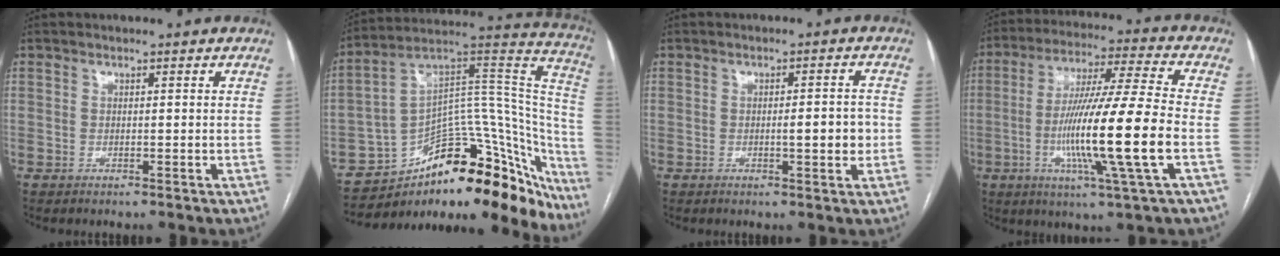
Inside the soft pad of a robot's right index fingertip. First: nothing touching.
{"total": 29.9, "force": [-23.4, 11.3, 14.7], "torque": [-0.104, 0.063, -0.317]}
{"total": 4.3, "force": [-0.7, 0.7, 4.2], "torque": [-0.060, 0.002, -0.007]}
{"total": 17.3, "force": [-3.7, -1.0, 16.9], "torque": [-0.316, -0.011, -0.076]}